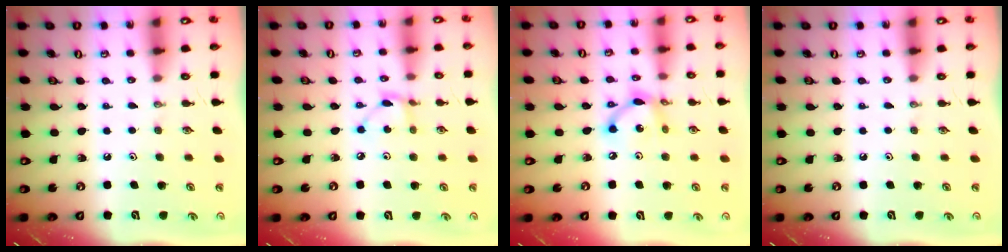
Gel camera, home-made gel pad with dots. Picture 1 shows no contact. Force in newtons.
{"total": 3.1, "press": 3.1, "slide": 0.2}
{"total": 9.3, "press": 9.3, "slide": 0.7}
{"total": 0.0}